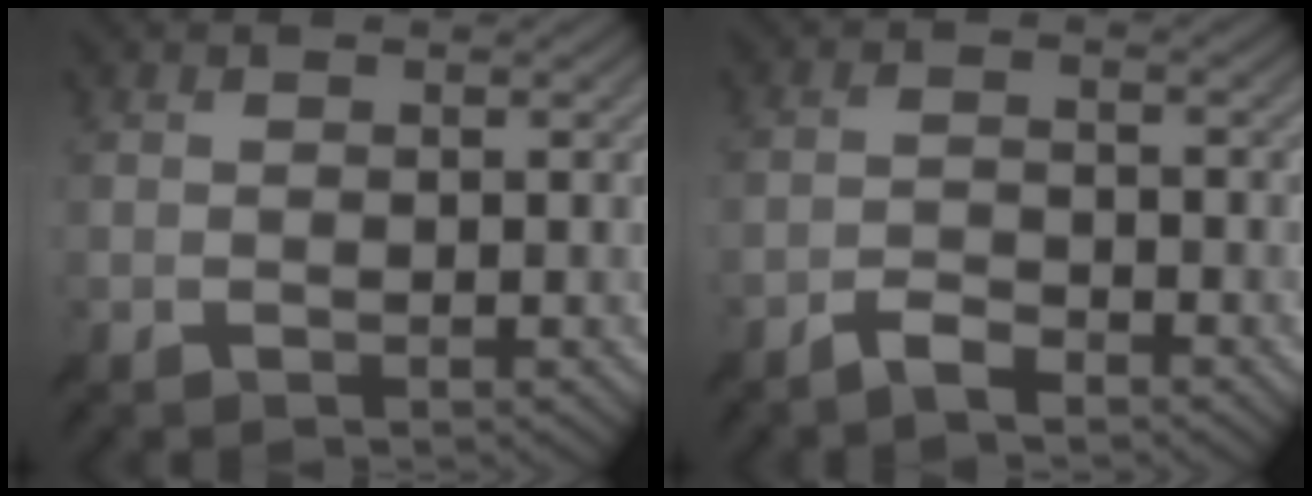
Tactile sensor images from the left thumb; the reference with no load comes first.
{"total": 2.7, "force": [-2.2, 0.5, 1.4], "torque": [-0.027, 0.001, -0.049]}